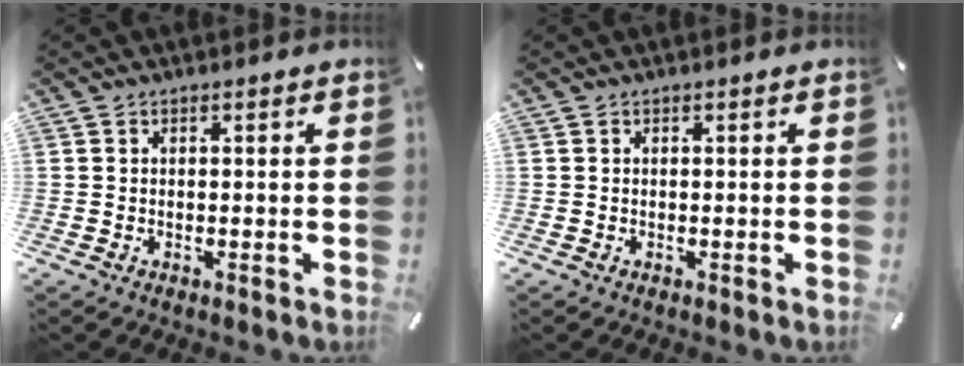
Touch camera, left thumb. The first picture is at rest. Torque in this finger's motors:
{"motor_torque": [-0.03, -0.03, 0.01, 0.05, 0.00]}